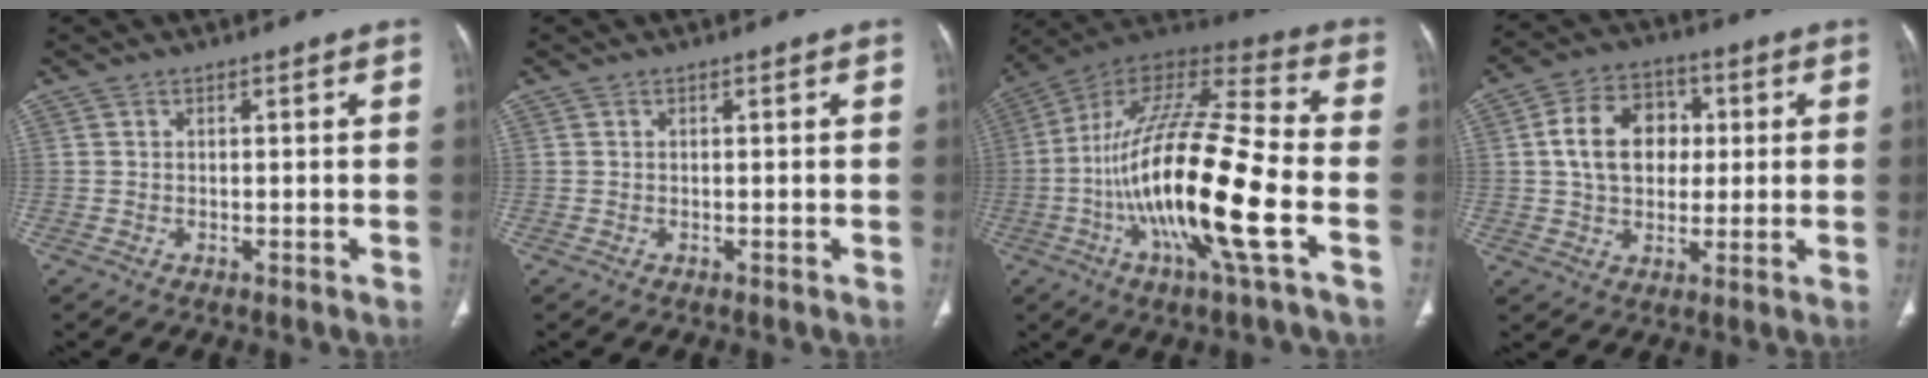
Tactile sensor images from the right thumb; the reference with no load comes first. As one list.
[{"total": 0.0}, {"total": 24.7, "force": [-6.0, 4.6, 23.5], "torque": [-0.462, 0.013, -0.111]}, {"total": 12.8, "force": [1.8, 9.4, 8.4], "torque": [-0.114, 0.013, 0.025]}]